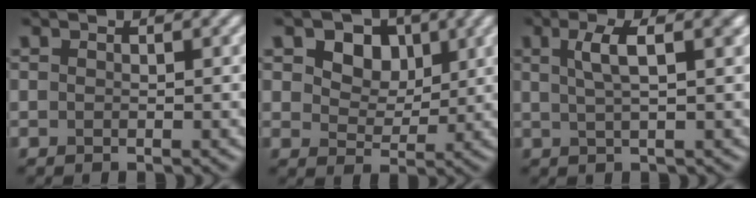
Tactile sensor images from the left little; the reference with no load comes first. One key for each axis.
{"total": 5.8, "fx": 2.7, "fy": 4.1, "fz": 3.1, "tx": -0.074, "ty": -0.007, "tz": 0.051}
{"total": 3.9, "fx": 1.2, "fy": 1.2, "fz": 3.5, "tx": -0.051, "ty": 0.009, "tz": 0.017}